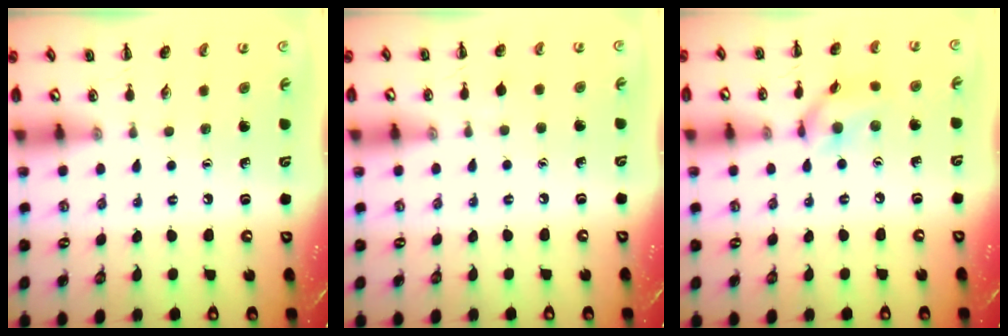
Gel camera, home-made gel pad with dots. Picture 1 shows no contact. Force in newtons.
{"total": 2.3, "press": 2.0, "slide": 1.0}
{"total": 9.2, "press": 9.1, "slide": 0.8}